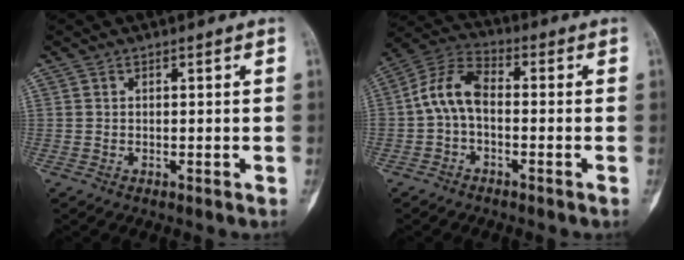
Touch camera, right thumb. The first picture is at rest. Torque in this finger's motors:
{"motor_torque": [1.83, 2.02, 0.87, -0.46, 0.43]}